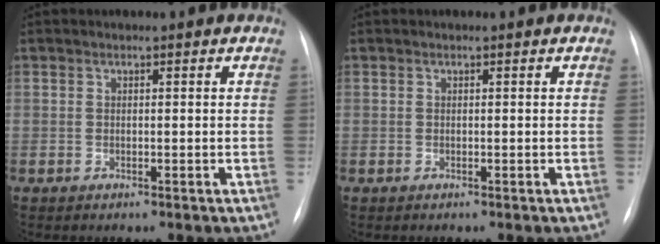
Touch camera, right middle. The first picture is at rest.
{"total": 0.0}